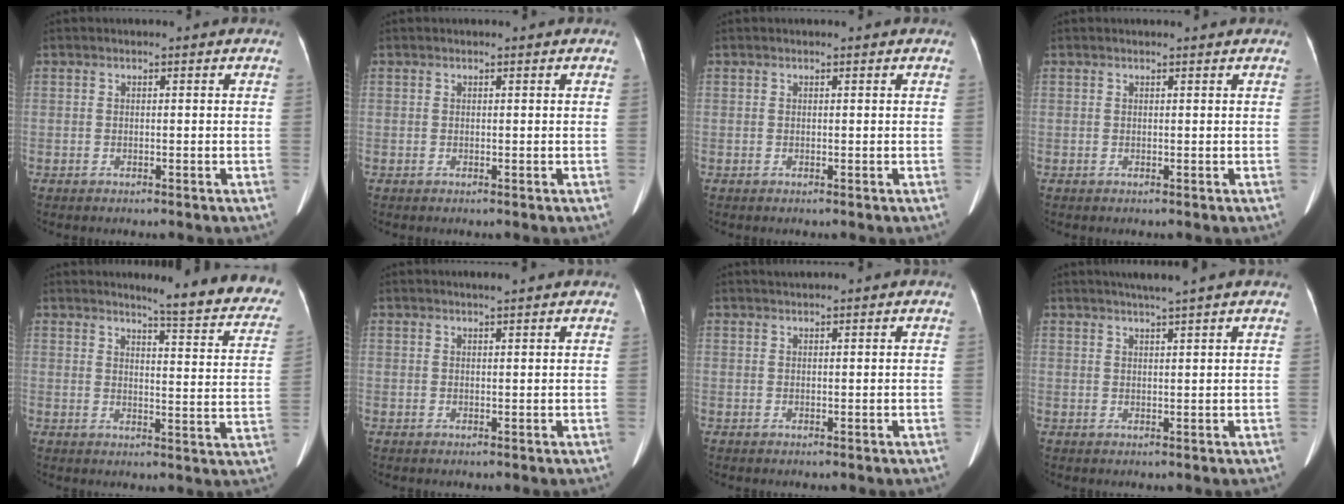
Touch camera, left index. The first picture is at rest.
{"total": 0.0}
{"total": 0.0}
{"total": 1.4, "force": [1.3, -0.1, 0.3], "torque": [-0.007, 0.007, 0.017]}
{"total": 15.6, "force": [14.2, 1.5, 6.3], "torque": [-0.056, -0.075, 0.143]}
{"total": 1.7, "force": [1.5, -0.1, 0.9], "torque": [-0.011, 0.007, 0.026]}
{"total": 1.5, "force": [1.4, -0.4, 0.5], "torque": [-0.008, 0.008, 0.030]}
{"total": 3.8, "force": [3.0, -0.9, 2.1], "torque": [-0.028, 0.007, 0.049]}